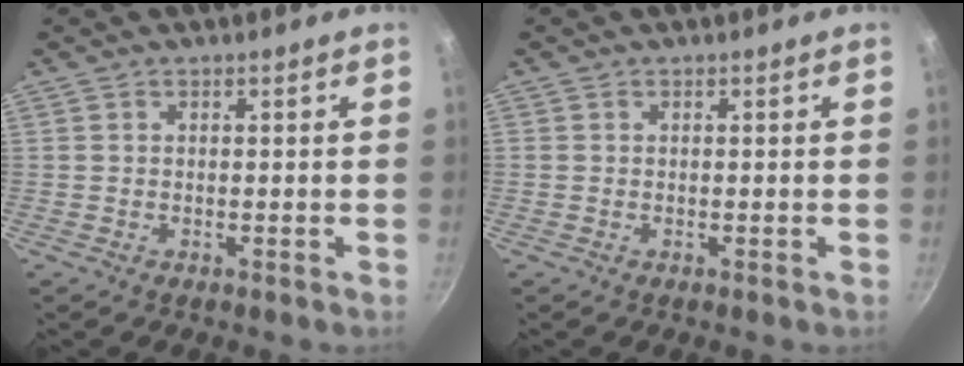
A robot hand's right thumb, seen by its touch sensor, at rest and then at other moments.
{"total": 0.0}